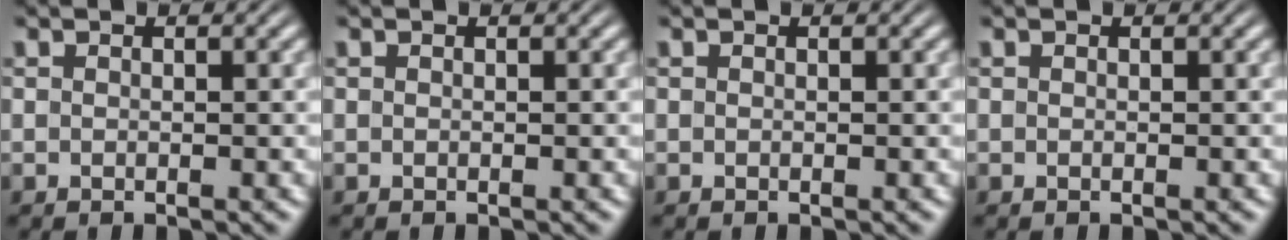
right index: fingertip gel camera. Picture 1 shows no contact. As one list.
[{"total": 0.0}, {"total": 0.0}, {"total": 0.0}]